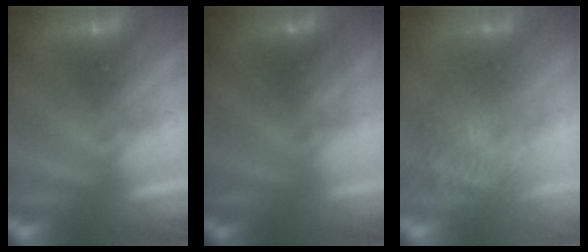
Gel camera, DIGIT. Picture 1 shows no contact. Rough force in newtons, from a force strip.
{"total": 4.8}
{"total": 3.7}